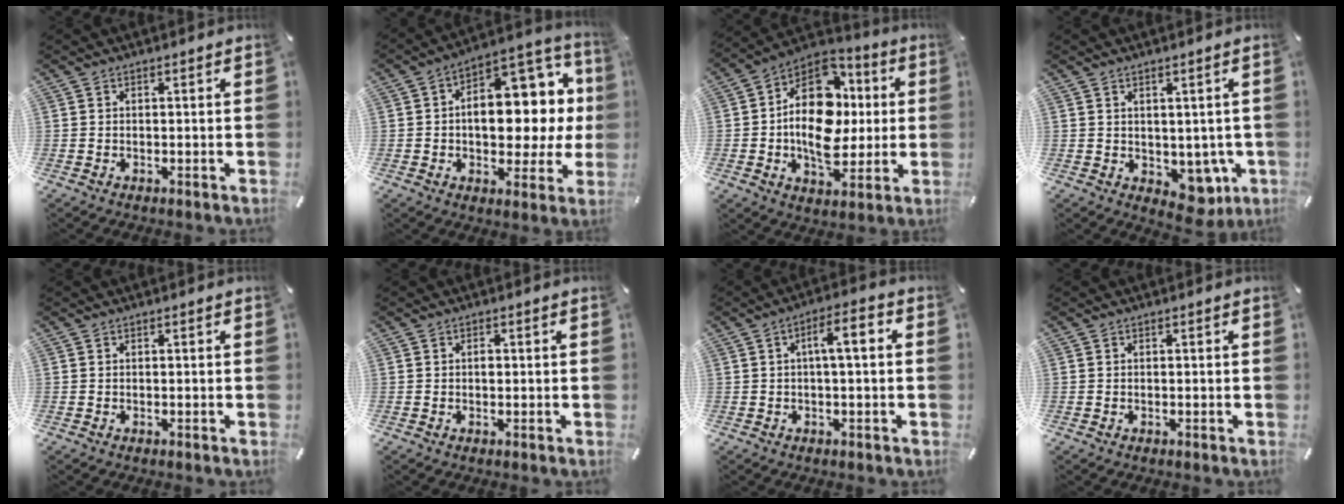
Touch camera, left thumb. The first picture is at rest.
{"total": 15.5, "force": [2.1, 9.8, 11.8], "torque": [-0.148, -0.028, 0.042]}
{"total": 20.3, "force": [1.1, 14.3, 14.4], "torque": [-0.243, -0.011, 0.020]}
{"total": 7.0, "force": [-1.4, 4.5, 5.2], "torque": [-0.042, -0.002, -0.017]}
{"total": 0.0}
{"total": 1.1, "force": [0.0, 0.6, 0.9], "torque": [-0.010, -0.004, -0.001]}
{"total": 6.4, "force": [0.7, 1.8, 6.1], "torque": [-0.103, 0.008, 0.004]}
{"total": 0.0}